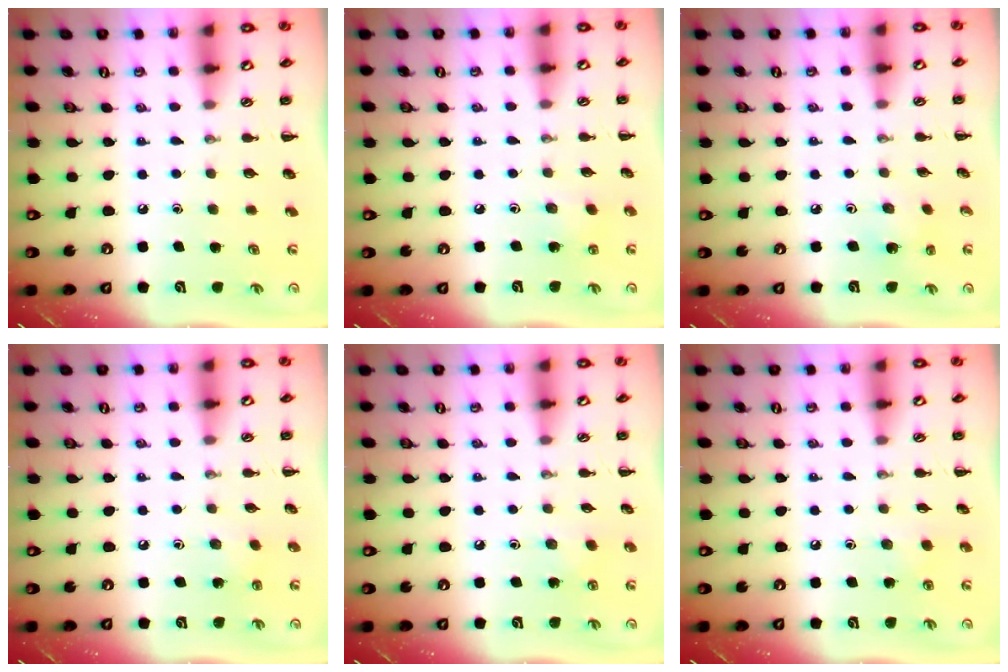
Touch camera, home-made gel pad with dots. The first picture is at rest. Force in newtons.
{"total": 2.7, "press": 2.6, "slide": 0.9}
{"total": 2.6, "press": 2.5, "slide": 0.8}
{"total": 2.0, "press": 1.8, "slide": 0.7}
{"total": 2.6, "press": 2.4, "slide": 0.9}
{"total": 2.4, "press": 2.3, "slide": 0.8}